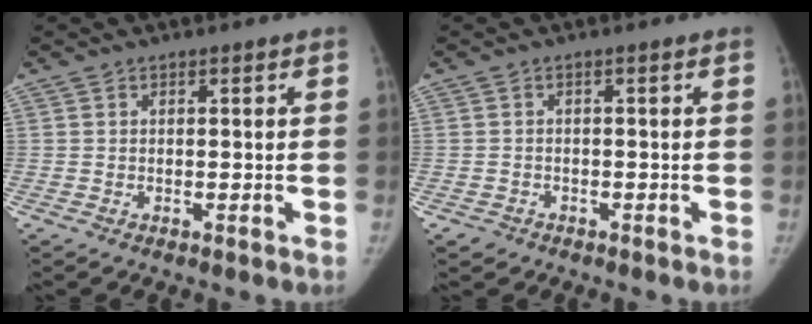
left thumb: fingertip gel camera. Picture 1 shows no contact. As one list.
[{"total": 1.7, "force": [-1.1, 1.3, 0.2], "torque": [-0.005, 0.005, -0.016]}]